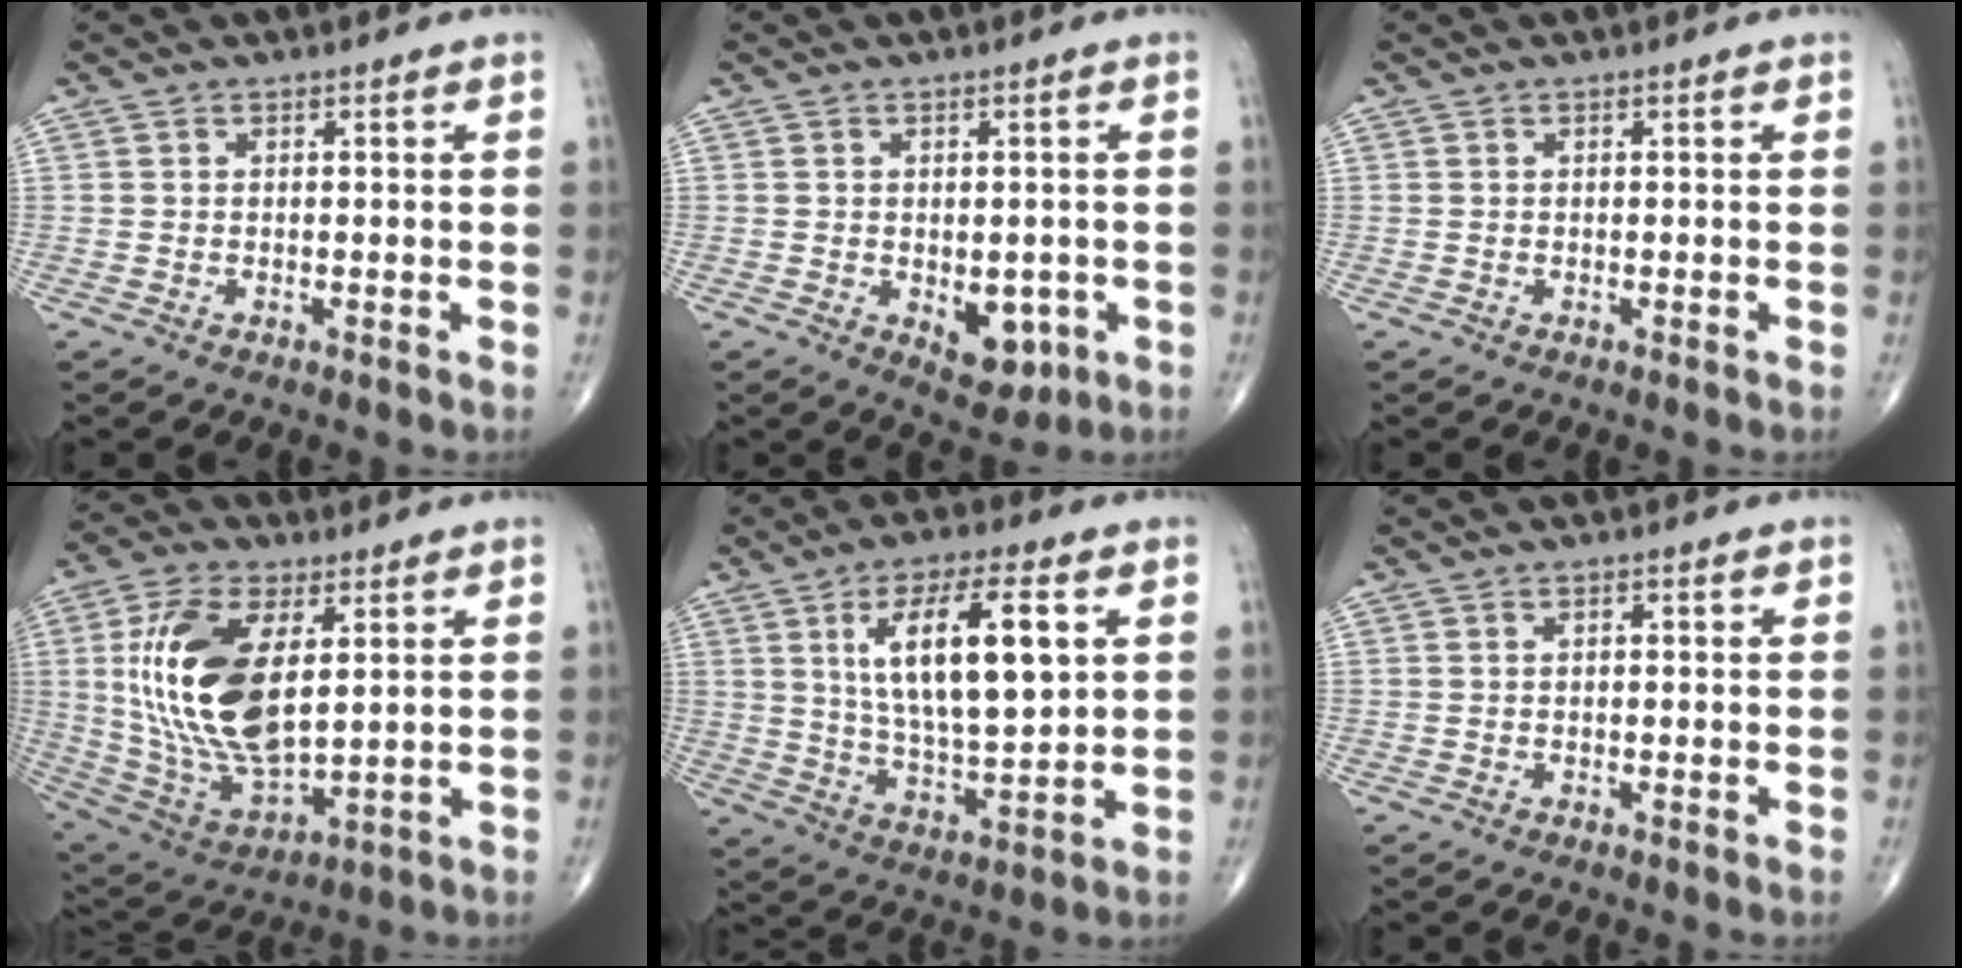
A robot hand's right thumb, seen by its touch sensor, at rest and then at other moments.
{"total": 6.6, "force": [-1.7, 4.0, 5.0], "torque": [-0.037, -0.005, -0.011]}
{"total": 0.0}
{"total": 20.6, "force": [4.0, 10.2, 17.4], "torque": [-0.340, -0.021, 0.083]}
{"total": 16.3, "force": [4.6, 5.6, 14.6], "torque": [-0.239, -0.013, 0.087]}
{"total": 0.7, "force": [0.1, 0.3, 0.6], "torque": [-0.010, 0.002, 0.001]}